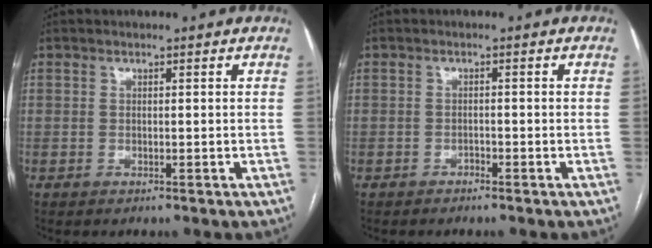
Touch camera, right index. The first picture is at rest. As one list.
[{"total": 0.8, "force": [-0.7, 0.2, 0.2], "torque": [-0.003, 0.001, -0.014]}]